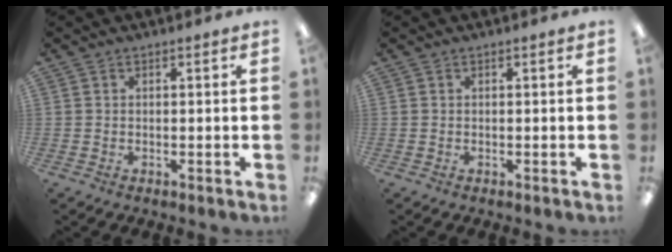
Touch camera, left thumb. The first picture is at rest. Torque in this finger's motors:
{"motor_torque": [0.00, 0.00, 0.03, 0.03, 0.00]}